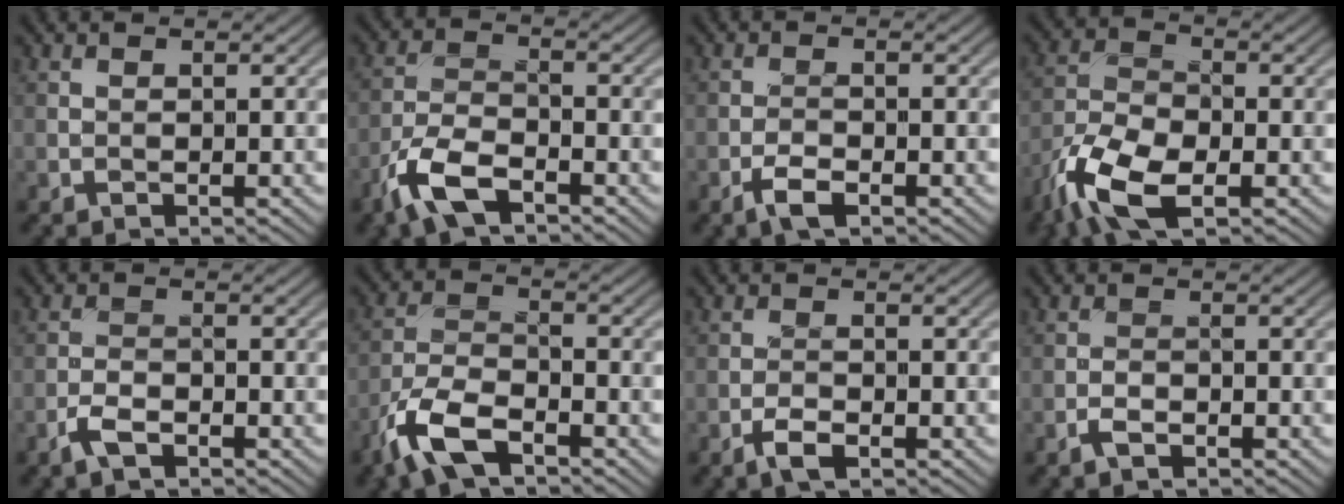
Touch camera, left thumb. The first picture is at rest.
{"total": 7.2, "force": [-4.7, 2.8, 4.7], "torque": [-0.105, -0.003, -0.106]}
{"total": 2.7, "force": [-1.6, 1.0, 1.9], "torque": [-0.039, 0.001, -0.038]}
{"total": 9.9, "force": [-5.7, 4.3, 6.8], "torque": [-0.151, -0.017, -0.125]}
{"total": 2.5, "force": [-1.7, 0.9, 1.6], "torque": [-0.037, 0.000, -0.041]}
{"total": 8.1, "force": [-5.3, 3.2, 5.3], "torque": [-0.116, -0.006, -0.119]}
{"total": 2.3, "force": [-1.4, 0.8, 1.6], "torque": [-0.034, 0.001, -0.032]}
{"total": 1.3, "force": [-1.0, 0.5, 0.8], "torque": [-0.018, 0.000, -0.023]}